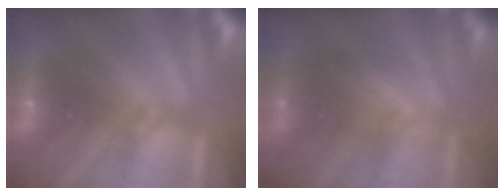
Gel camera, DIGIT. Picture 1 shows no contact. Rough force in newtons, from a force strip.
{"total": 3.2}